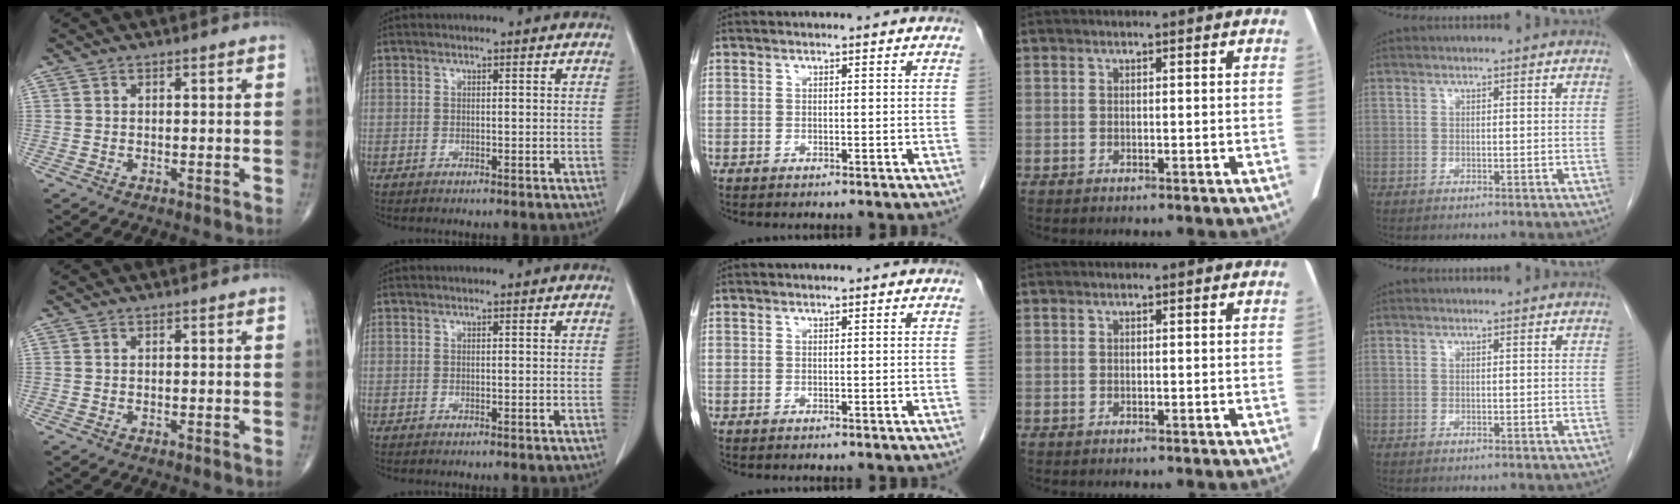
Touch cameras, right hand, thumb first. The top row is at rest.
{}